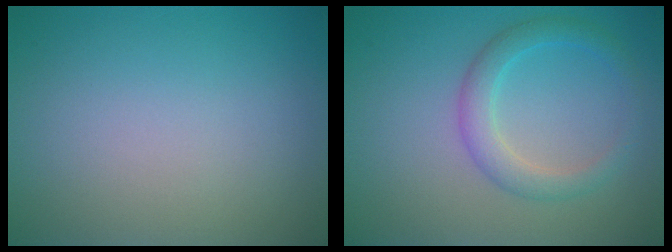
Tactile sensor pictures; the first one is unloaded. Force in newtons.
{"total": 2.9, "press": 2.8, "slide": 0.2}